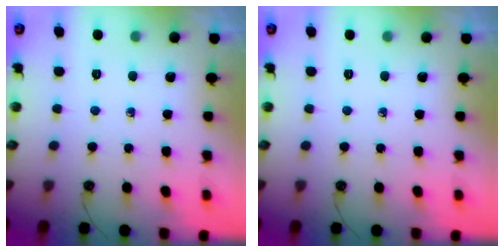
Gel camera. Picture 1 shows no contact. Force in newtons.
{"total": 0.0}